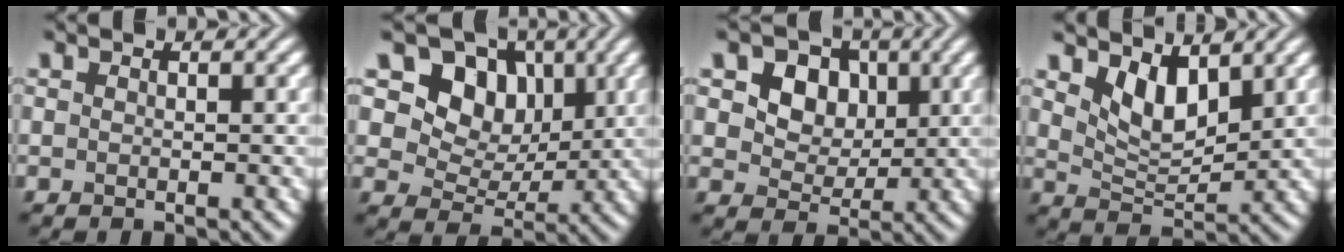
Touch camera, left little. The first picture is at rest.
{"total": 8.4, "force": [3.3, 6.5, 4.2], "torque": [-0.081, -0.004, 0.063]}
{"total": 7.3, "force": [2.8, 5.6, 3.7], "torque": [-0.082, 0.006, 0.048]}
{"total": 4.1, "force": [2.3, 2.0, 2.7], "torque": [-0.060, -0.011, 0.043]}